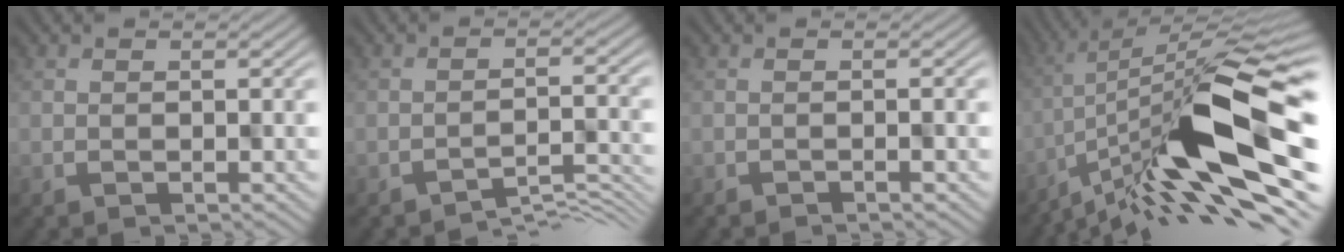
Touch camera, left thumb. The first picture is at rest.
{"total": 4.0, "force": [-3.3, 0.6, 2.1], "torque": [-0.032, 0.001, -0.048]}
{"total": 0.7, "force": [-0.6, -0.1, 0.3], "torque": [0.001, 0.003, -0.013]}
{"total": 14.8, "force": [-5.1, 3.8, 13.4], "torque": [-0.216, 0.014, -0.092]}